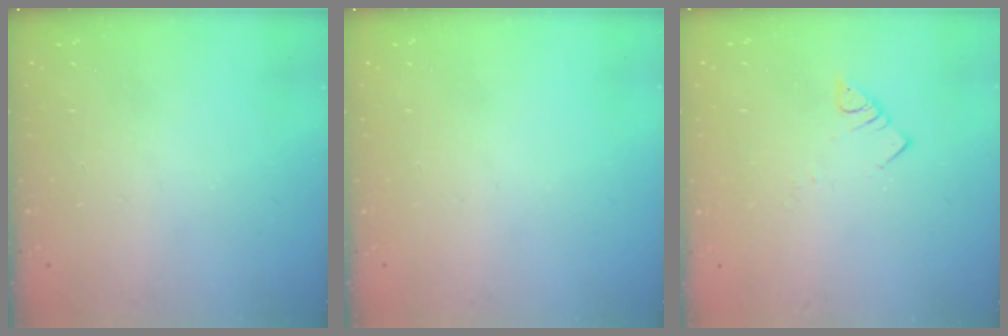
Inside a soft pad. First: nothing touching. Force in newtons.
{"total": 0.0}
{"total": 2.8, "press": 2.8, "slide": 0.2}